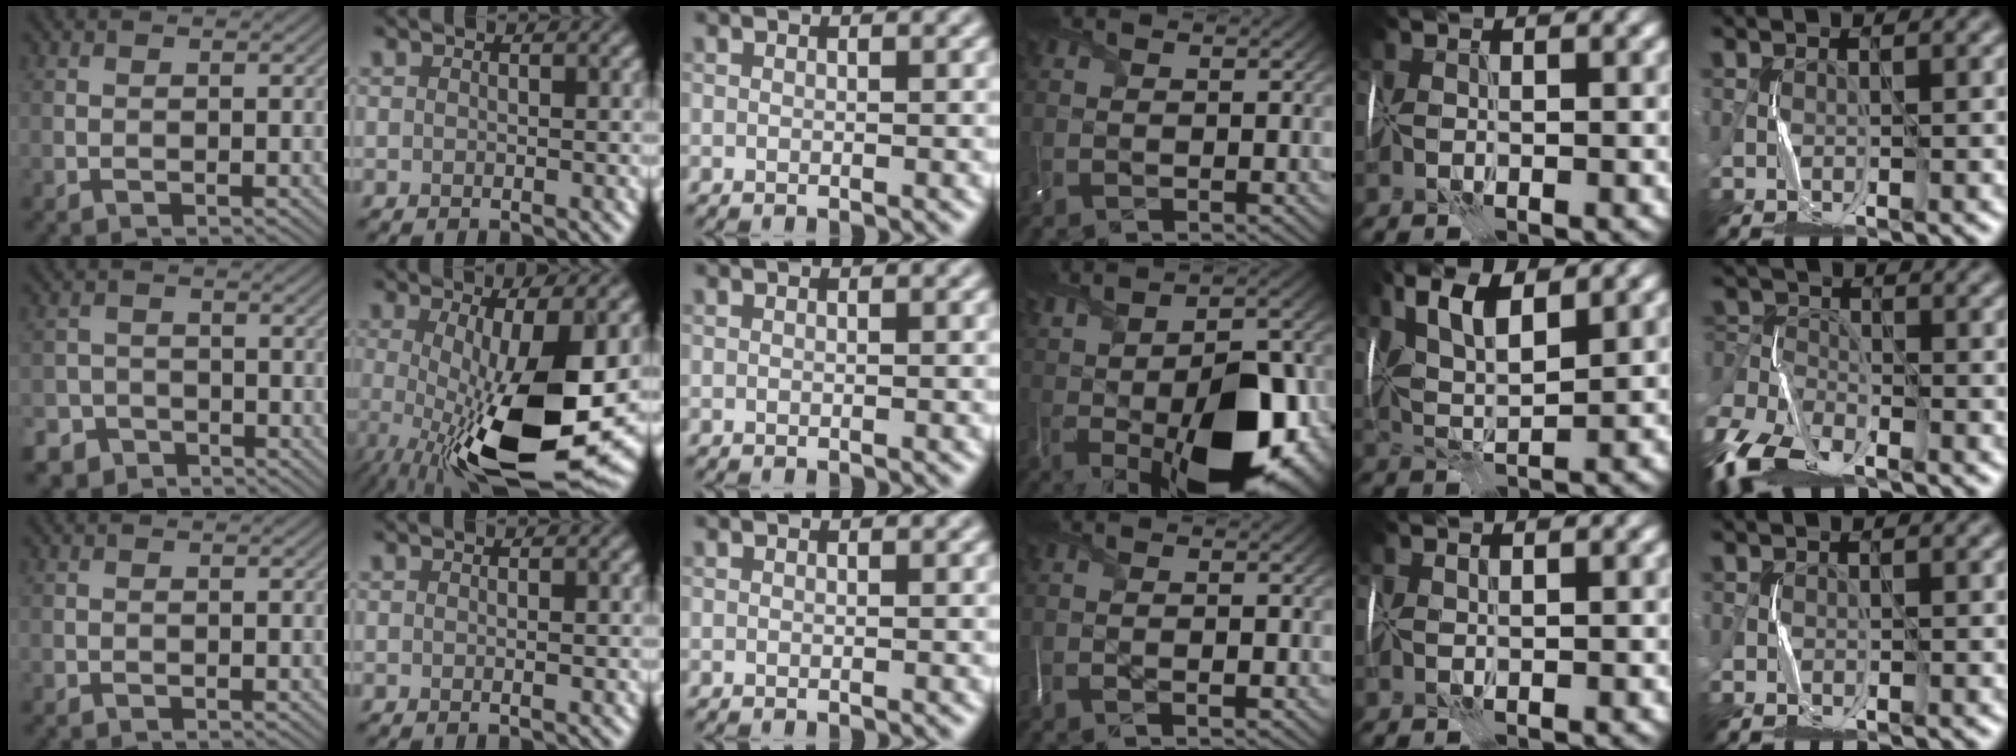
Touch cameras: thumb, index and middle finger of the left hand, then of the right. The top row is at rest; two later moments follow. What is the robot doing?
{"motion": "wrap", "object": "scarf"}